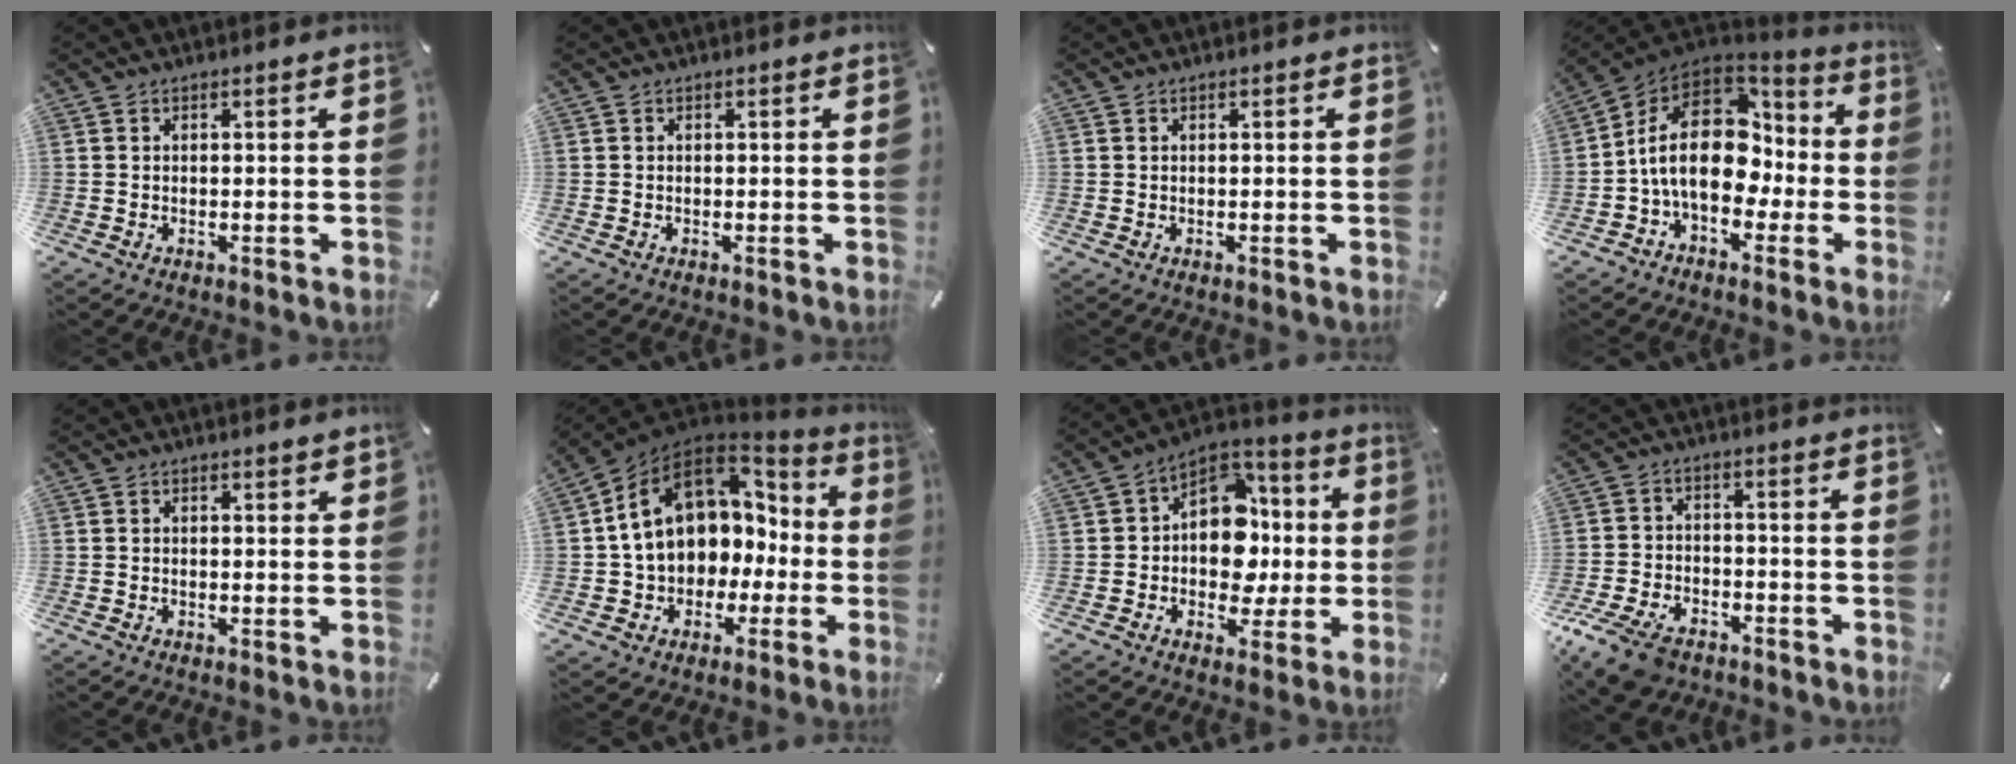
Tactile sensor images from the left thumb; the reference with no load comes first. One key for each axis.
{"total": 0.0}
{"total": 0.0}
{"total": 18.9, "fx": 0.6, "fy": 13.4, "fz": 13.3, "tx": -0.243, "ty": 0.000, "tz": 0.014}
{"total": 0.7, "fx": 0.3, "fy": 0.4, "fz": 0.4, "tx": -0.001, "ty": -0.002, "tz": 0.004}
{"total": 15.0, "fx": 3.3, "fy": 12.0, "fz": 8.4, "tx": -0.177, "ty": -0.011, "tz": 0.061}
{"total": 14.5, "fx": -0.6, "fy": 11.8, "fz": 8.4, "tx": -0.124, "ty": -0.002, "tz": -0.005}
{"total": 9.4, "fx": -6.1, "fy": 5.4, "fz": 4.6, "tx": -0.096, "ty": 0.029, "tz": -0.113}